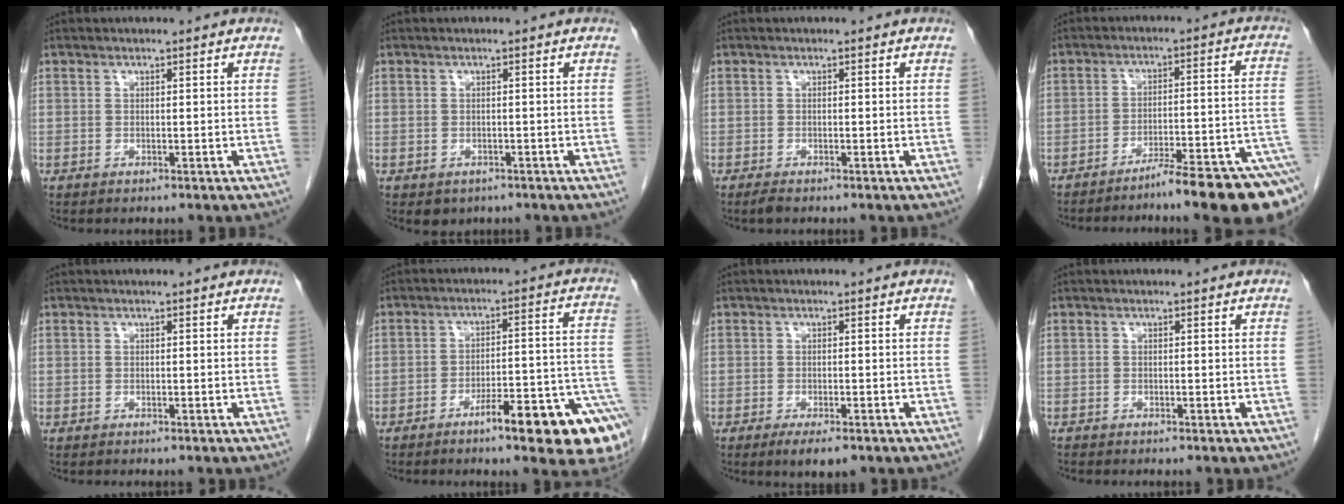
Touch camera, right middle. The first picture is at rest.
{"total": 2.6, "force": [-1.7, 1.8, 0.7], "torque": [-0.007, 0.001, -0.016]}
{"total": 1.1, "force": [-0.8, 0.2, 0.6], "torque": [-0.019, -0.004, -0.015]}
{"total": 13.9, "force": [-10.3, -0.5, 9.3], "torque": [-0.071, 0.025, -0.149]}
{"total": 0.0}
{"total": 15.0, "force": [-8.5, 1.8, 12.3], "torque": [-0.088, 0.033, -0.110]}
{"total": 3.9, "force": [-2.6, 1.0, 2.8], "torque": [-0.042, -0.006, -0.036]}
{"total": 0.8, "force": [-0.8, 0.2, 0.2], "torque": [-0.008, -0.001, -0.014]}